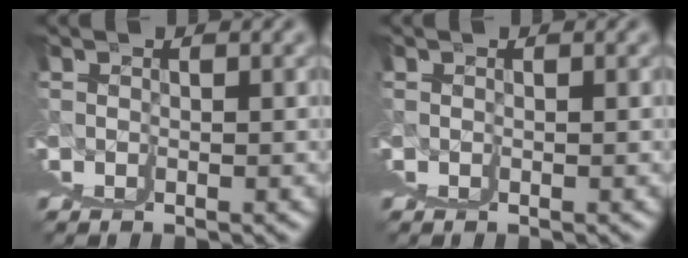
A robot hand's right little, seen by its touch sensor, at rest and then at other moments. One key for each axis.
{"total": 0.0}